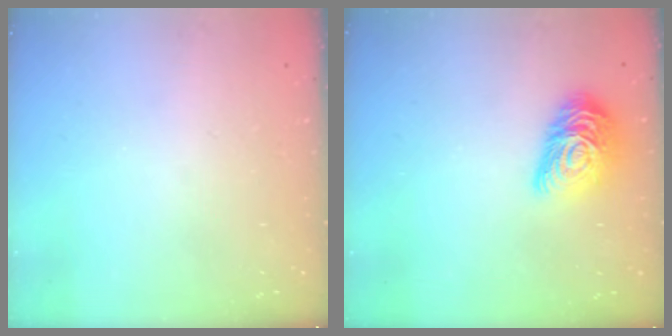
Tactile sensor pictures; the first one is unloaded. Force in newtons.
{"total": 13.9, "press": 13.9, "slide": 0.7}